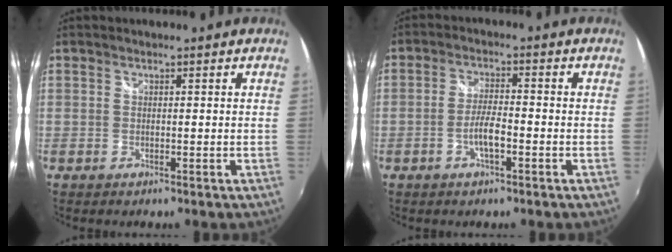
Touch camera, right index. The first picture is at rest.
{"total": 4.2, "force": [-2.0, 0.8, 3.7], "torque": [-0.076, 0.002, -0.035]}